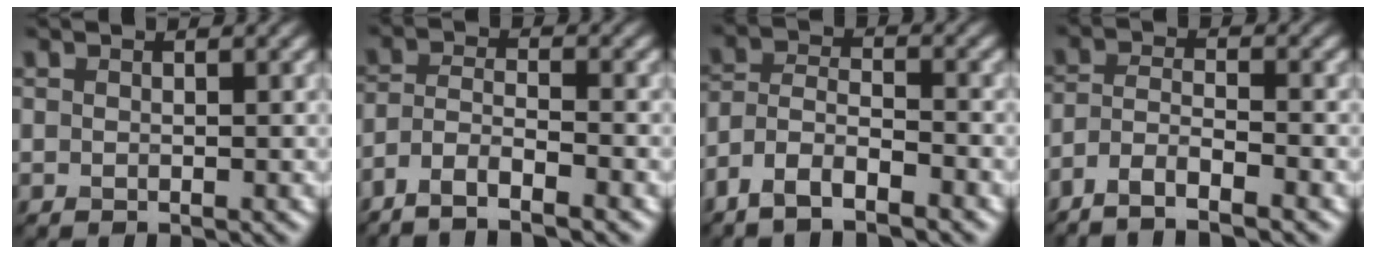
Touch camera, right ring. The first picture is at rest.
{"total": 4.5, "force": [-3.5, 0.8, 2.6], "torque": [-0.050, -0.002, -0.072]}
{"total": 4.4, "force": [-3.4, 1.3, 2.5], "torque": [-0.047, 0.000, -0.073]}
{"total": 4.2, "force": [-3.4, 0.8, 2.4], "torque": [-0.046, -0.002, -0.070]}